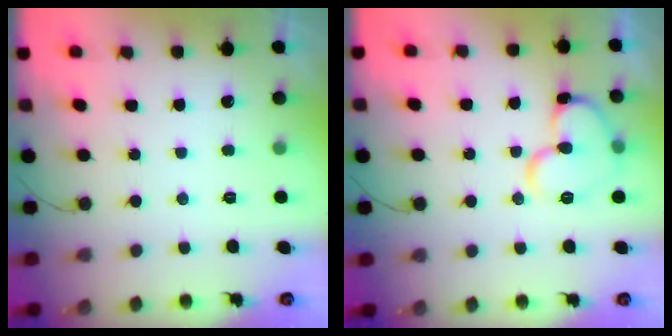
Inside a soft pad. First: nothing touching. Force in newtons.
{"total": 13.2, "press": 13.1, "slide": 1.7}